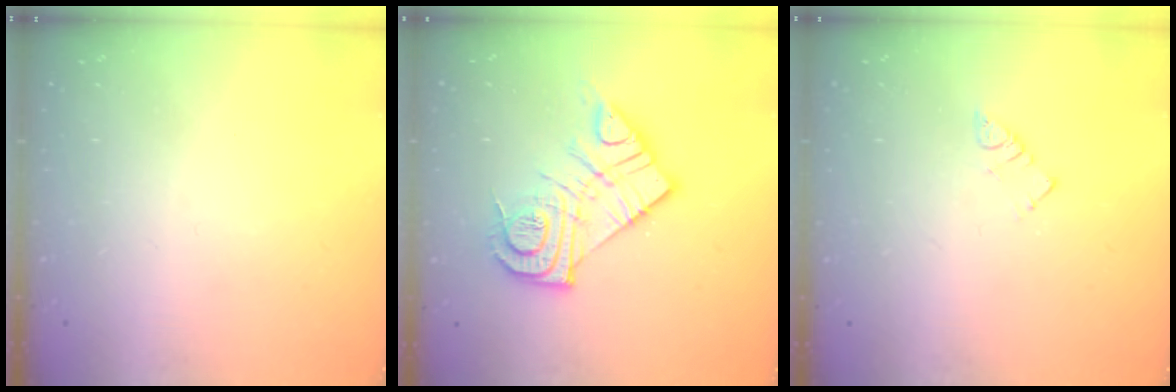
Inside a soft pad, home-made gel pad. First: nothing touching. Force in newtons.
{"total": 15.4, "press": 15.4, "slide": 1.3}
{"total": 2.5, "press": 2.5, "slide": 0.1}